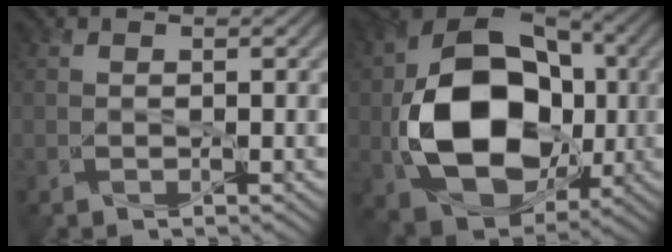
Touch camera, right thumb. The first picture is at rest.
{"total": 15.8, "force": [-1.8, 11.5, 10.7], "torque": [-0.194, -0.012, -0.030]}